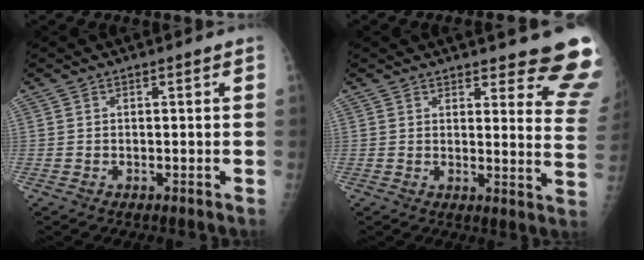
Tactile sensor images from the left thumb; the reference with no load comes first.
{"total": 13.3, "force": [11.6, 3.0, 5.6], "torque": [-0.018, -0.089, 0.109]}